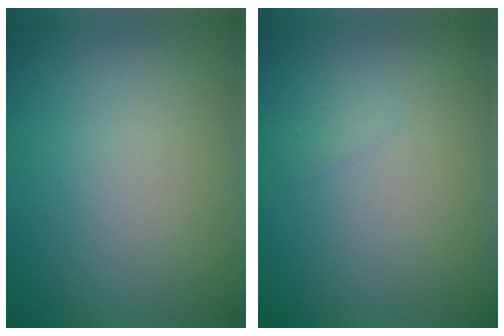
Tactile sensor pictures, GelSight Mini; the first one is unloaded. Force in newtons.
{"total": 0.6, "press": 0.6, "slide": 0.0}